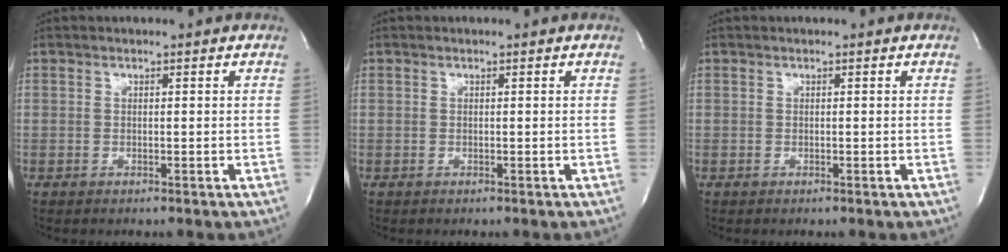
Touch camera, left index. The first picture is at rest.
{"total": 0.0}
{"total": 0.0}